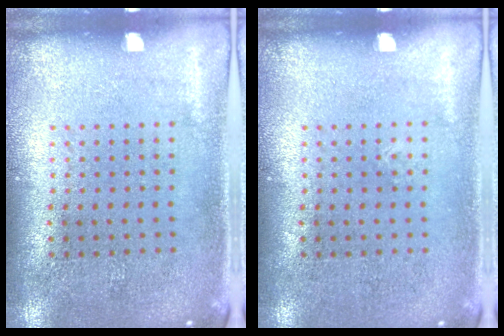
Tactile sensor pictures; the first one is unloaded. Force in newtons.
{"total": 0.0}